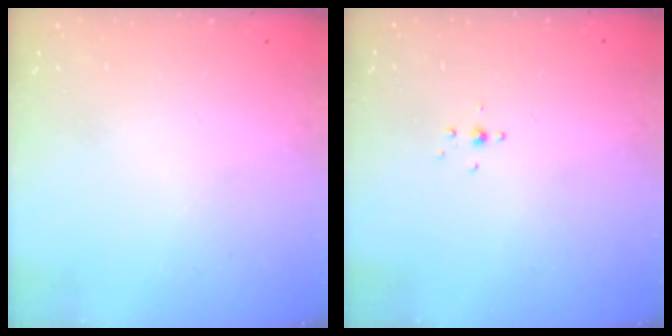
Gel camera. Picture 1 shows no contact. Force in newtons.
{"total": 2.4, "press": 2.3, "slide": 0.8}